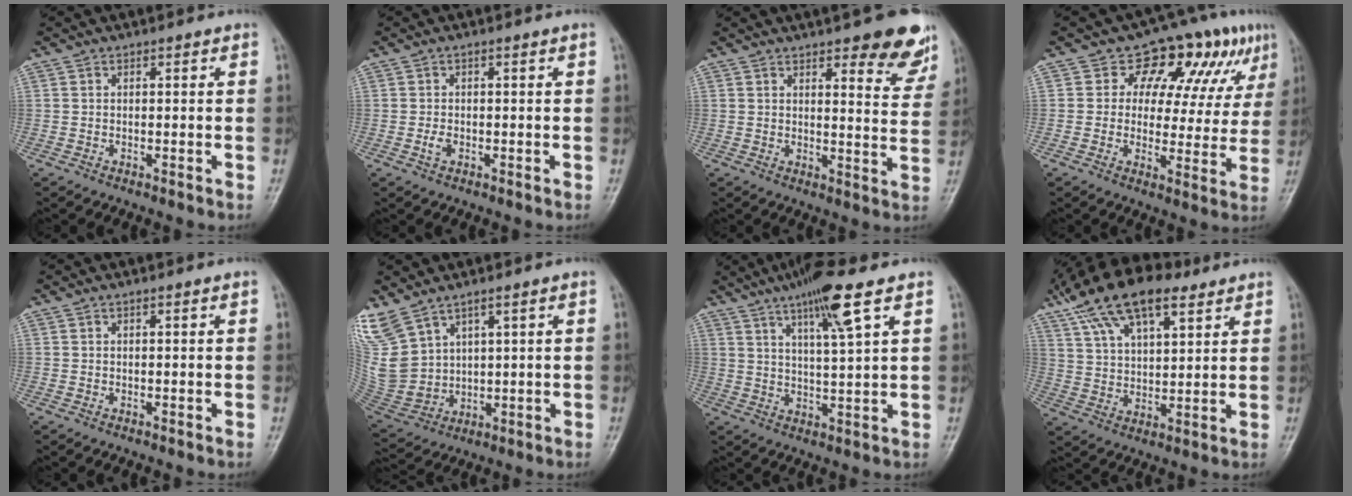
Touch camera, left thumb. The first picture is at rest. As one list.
[{"total": 1.6, "force": [-0.4, 0.8, 1.3], "torque": [-0.029, 0.009, -0.004]}, {"total": 11.5, "force": [7.8, 3.7, 7.5], "torque": [-0.055, -0.043, 0.089]}, {"total": 13.5, "force": [6.6, 8.0, 8.7], "torque": [-0.062, -0.011, 0.085]}, {"total": 0.0}, {"total": 14.1, "force": [8.1, 8.5, 7.8], "torque": [-0.182, -0.029, 0.188]}, {"total": 10.6, "force": [6.1, 0.9, 8.6], "torque": [-0.149, -0.022, 0.103]}, {"total": 17.4, "force": [10.4, 7.6, 11.7], "torque": [-0.194, -0.003, 0.188]}]